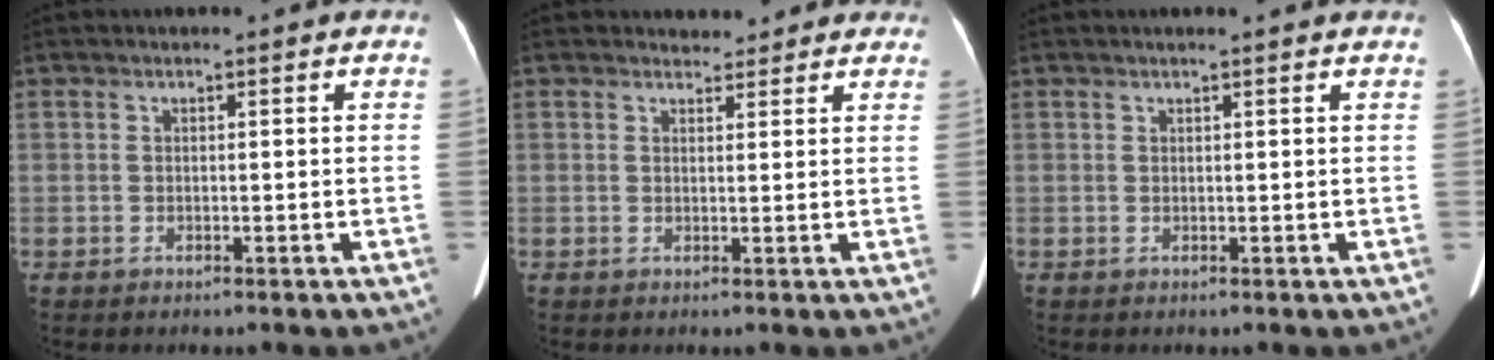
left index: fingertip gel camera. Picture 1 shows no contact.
{"total": 4.3, "force": [3.8, 1.8, 0.1], "torque": [0.010, 0.008, 0.037]}
{"total": 3.2, "force": [2.9, -0.1, 1.4], "torque": [-0.022, 0.011, 0.027]}